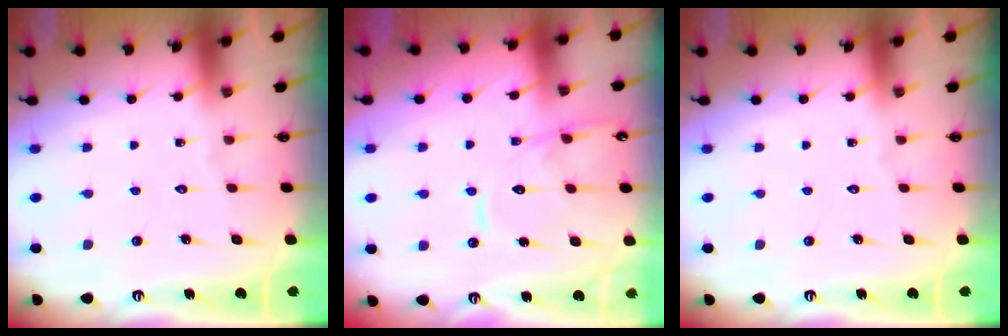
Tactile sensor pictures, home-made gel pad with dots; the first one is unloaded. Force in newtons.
{"total": 13.0, "press": 12.9, "slide": 1.3}
{"total": 0.0}